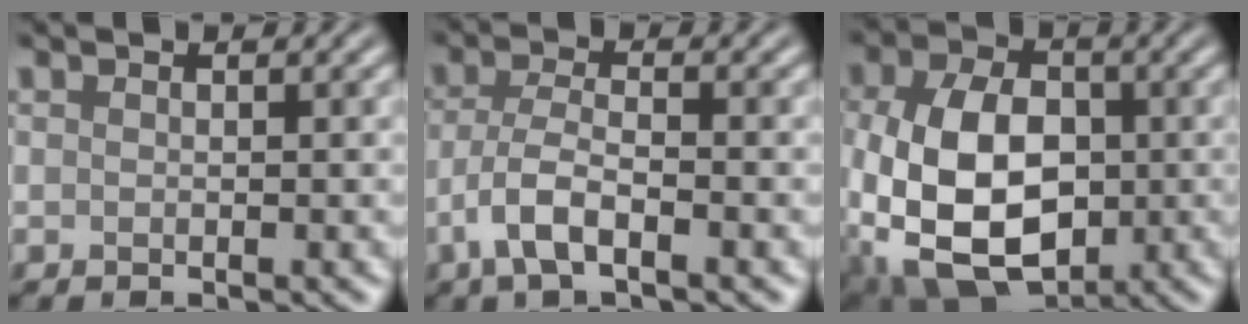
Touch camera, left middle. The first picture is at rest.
{"total": 4.0, "force": [-1.8, 1.4, 3.3], "torque": [-0.070, 0.000, -0.041]}
{"total": 12.7, "force": [-2.1, 8.3, 9.4], "torque": [-0.198, -0.020, -0.037]}